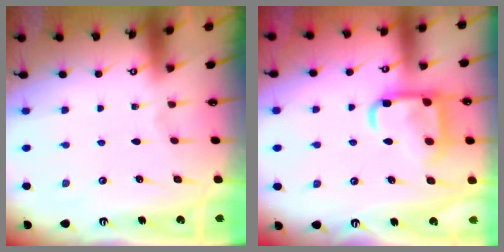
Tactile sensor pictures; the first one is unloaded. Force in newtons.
{"total": 16.1, "press": 16.0, "slide": 1.5}